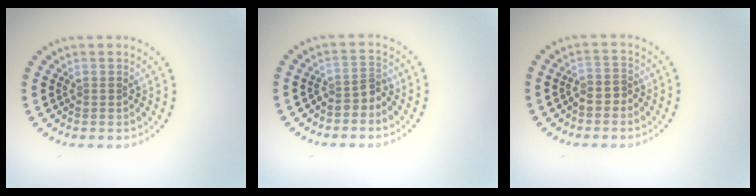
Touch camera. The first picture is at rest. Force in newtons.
{"total": 1.9, "press": 1.4, "slide": 1.3}
{"total": 1.3, "press": 1.1, "slide": 0.7}